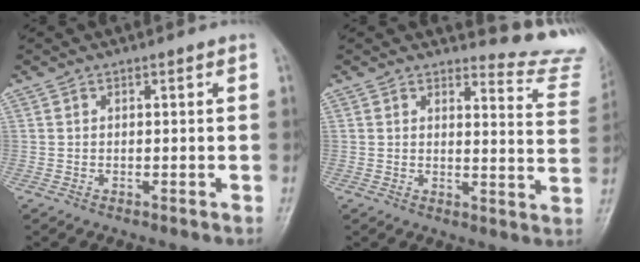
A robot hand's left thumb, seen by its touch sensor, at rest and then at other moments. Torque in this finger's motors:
{"motor_torque": [0.07, -0.13, -0.13, -0.45, 0.00]}